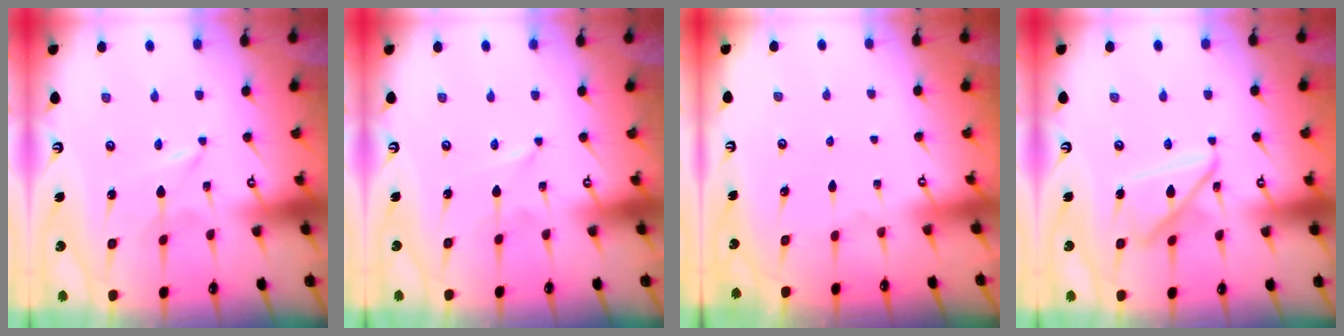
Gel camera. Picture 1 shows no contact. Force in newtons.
{"total": 0.0}
{"total": 0.0}
{"total": 12.5, "press": 12.5, "slide": 1.1}